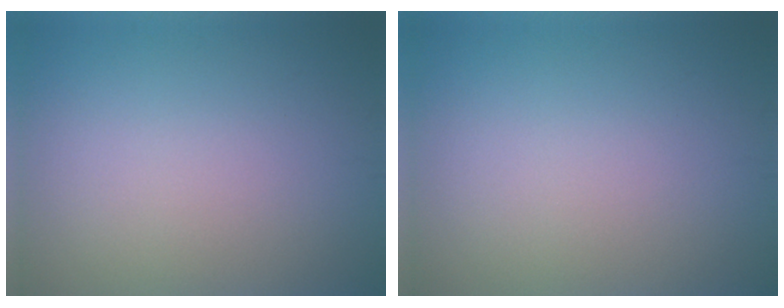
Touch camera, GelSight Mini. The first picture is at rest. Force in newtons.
{"total": 0.0}